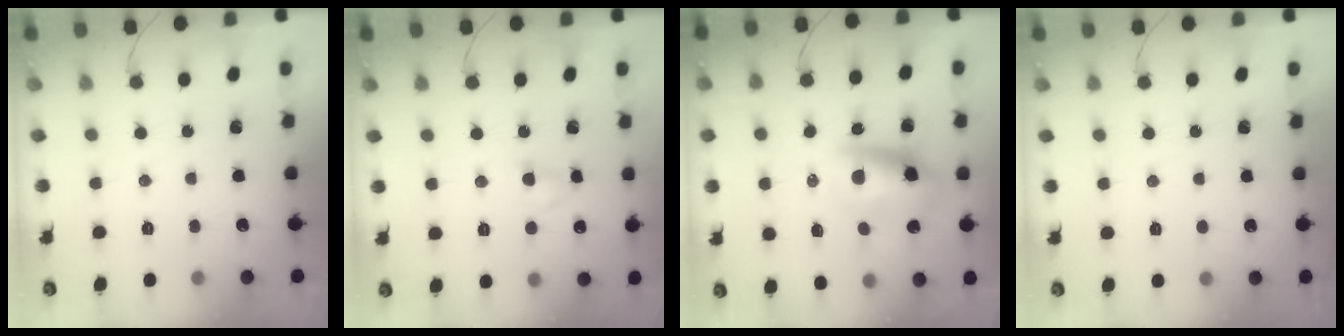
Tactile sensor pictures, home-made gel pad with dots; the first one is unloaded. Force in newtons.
{"total": 2.6, "press": 2.5, "slide": 0.9}
{"total": 9.2, "press": 9.0, "slide": 2.0}
{"total": 0.9, "press": 0.9, "slide": 0.1}